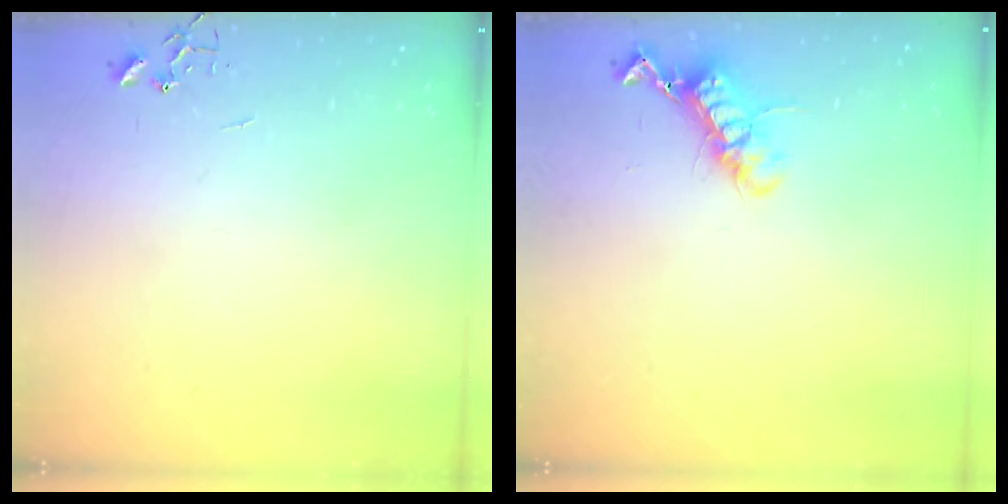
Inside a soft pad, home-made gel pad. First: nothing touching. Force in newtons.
{"total": 12.0, "press": 11.9, "slide": 0.7}